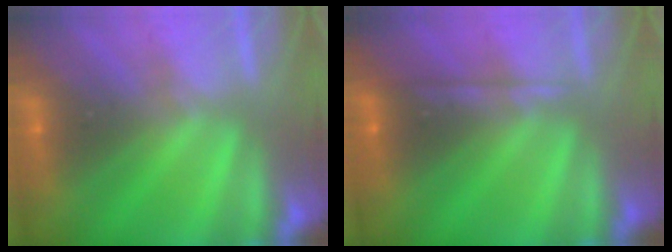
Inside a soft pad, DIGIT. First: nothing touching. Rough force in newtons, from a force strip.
{"total": 2.1}